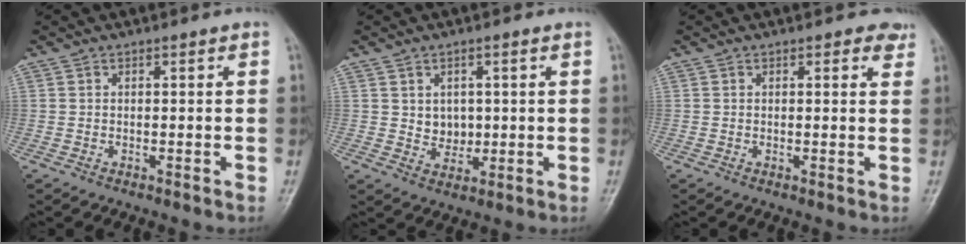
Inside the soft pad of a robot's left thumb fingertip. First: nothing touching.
{"total": 4.1, "force": [0.7, 3.4, 2.1], "torque": [-0.009, -0.007, 0.018]}
{"total": 2.3, "force": [1.5, 1.2, 1.3], "torque": [0.002, -0.005, 0.011]}